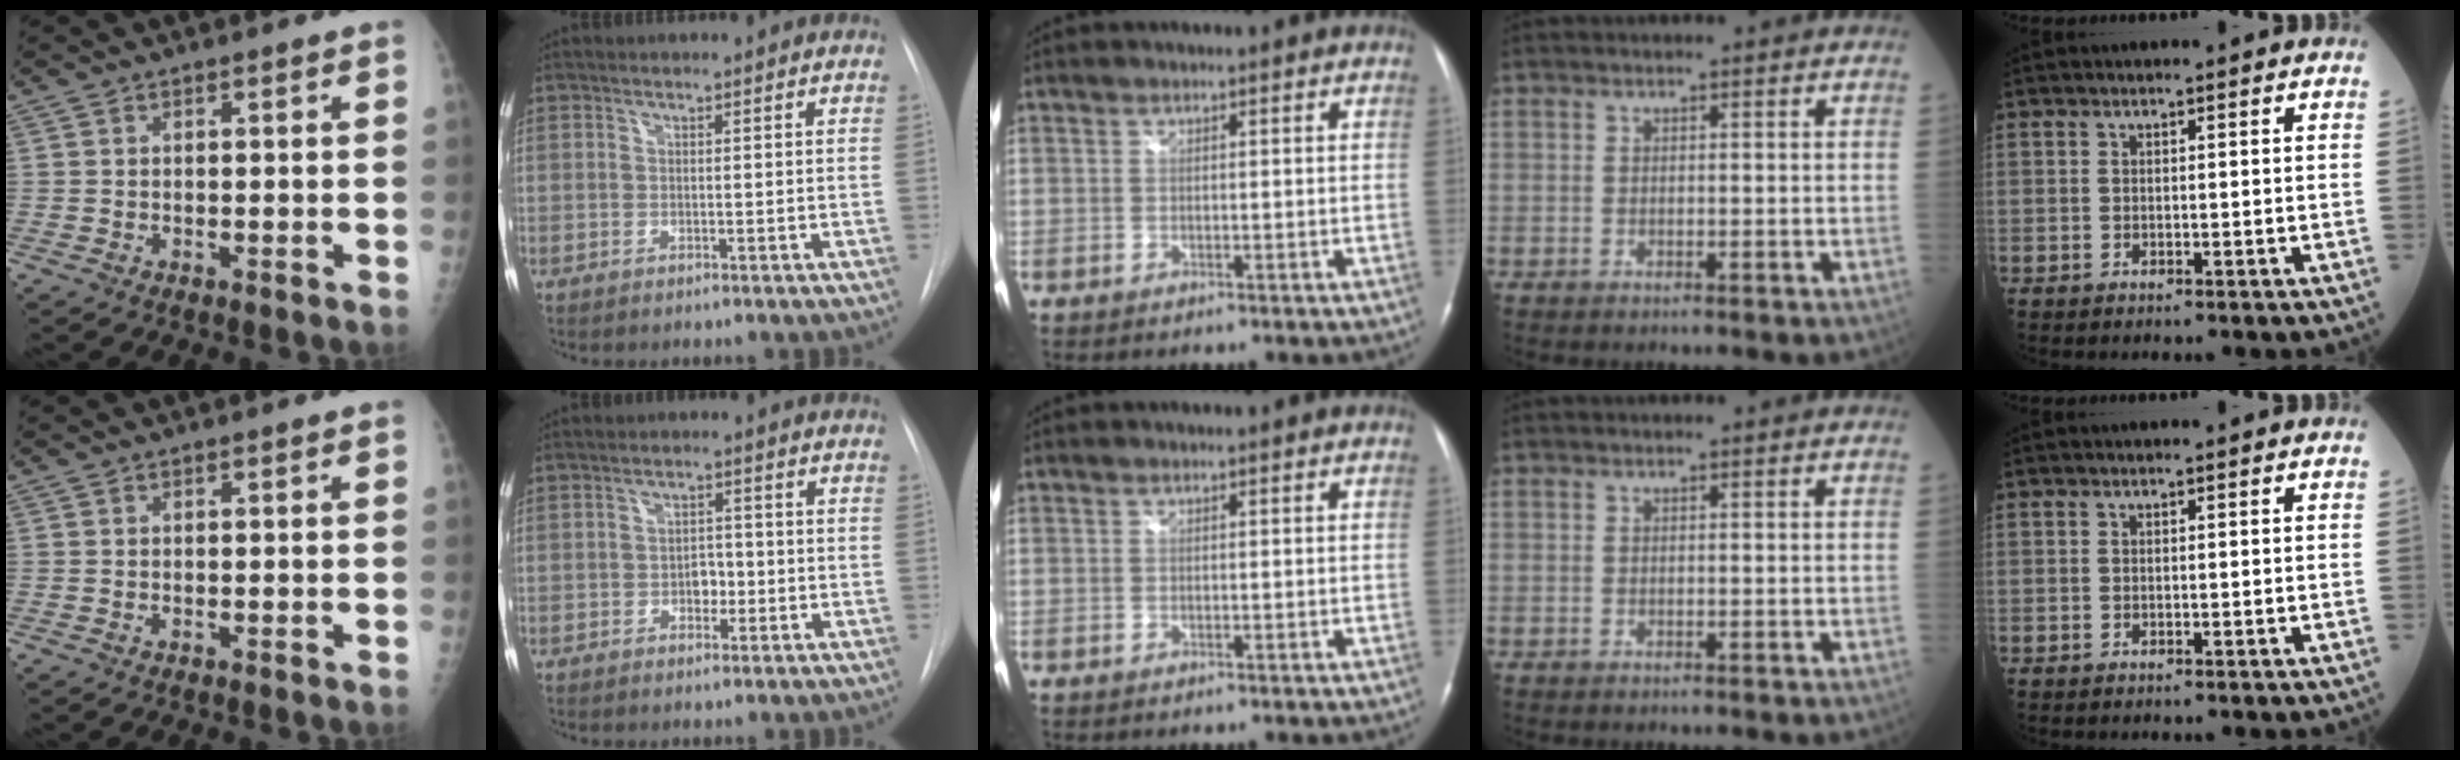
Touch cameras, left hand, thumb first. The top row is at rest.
{"index": {"total": 2.0, "force": [-0.6, 1.3, 1.4], "torque": [-0.017, 0.005, -0.007]}}